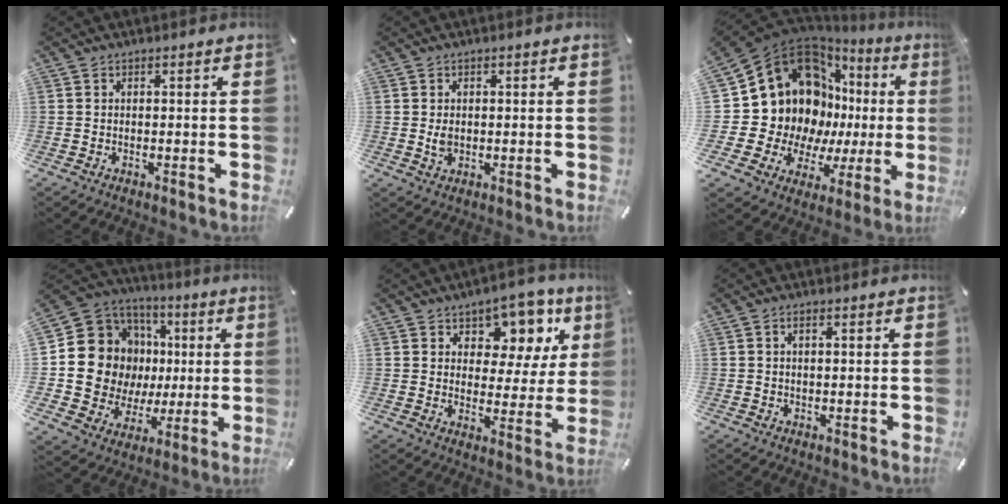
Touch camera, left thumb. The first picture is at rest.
{"total": 2.2, "force": [0.1, 1.7, 1.4], "torque": [-0.021, 0.000, -0.001]}
{"total": 22.1, "force": [6.8, 16.5, 13.0], "torque": [-0.225, -0.077, 0.152]}
{"total": 15.7, "force": [1.4, 14.6, 5.4], "torque": [-0.086, -0.021, 0.057]}
{"total": 11.0, "force": [7.0, 7.0, 4.7], "torque": [-0.066, -0.052, 0.123]}
{"total": 1.4, "force": [0.3, 0.7, 1.2], "torque": [-0.026, 0.005, 0.004]}